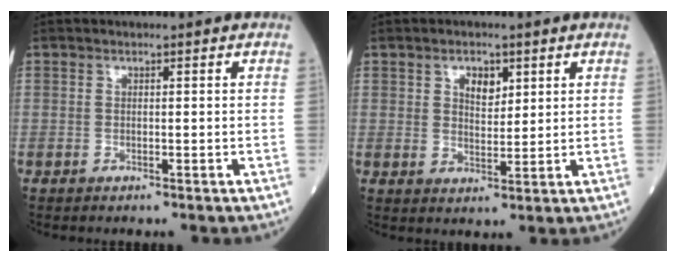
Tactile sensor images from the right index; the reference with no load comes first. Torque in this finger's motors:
{"motor_torque": [0.04, 0.05, 0.03, 0.05]}